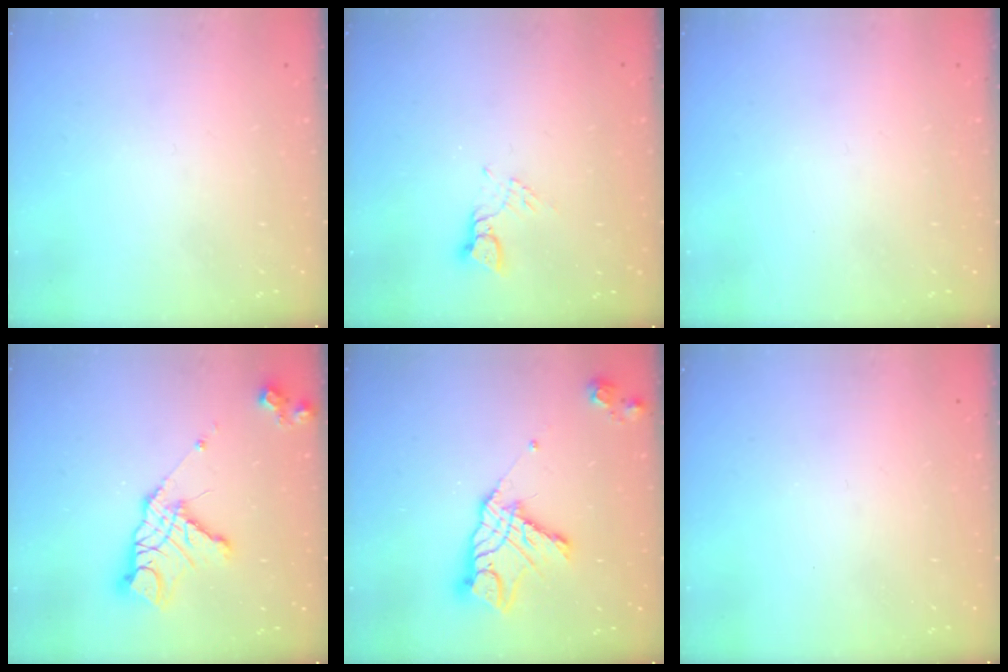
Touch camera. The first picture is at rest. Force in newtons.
{"total": 2.6, "press": 2.6, "slide": 0.1}
{"total": 0.0}
{"total": 14.5, "press": 14.5, "slide": 1.4}
{"total": 13.2, "press": 13.1, "slide": 1.1}
{"total": 0.0}